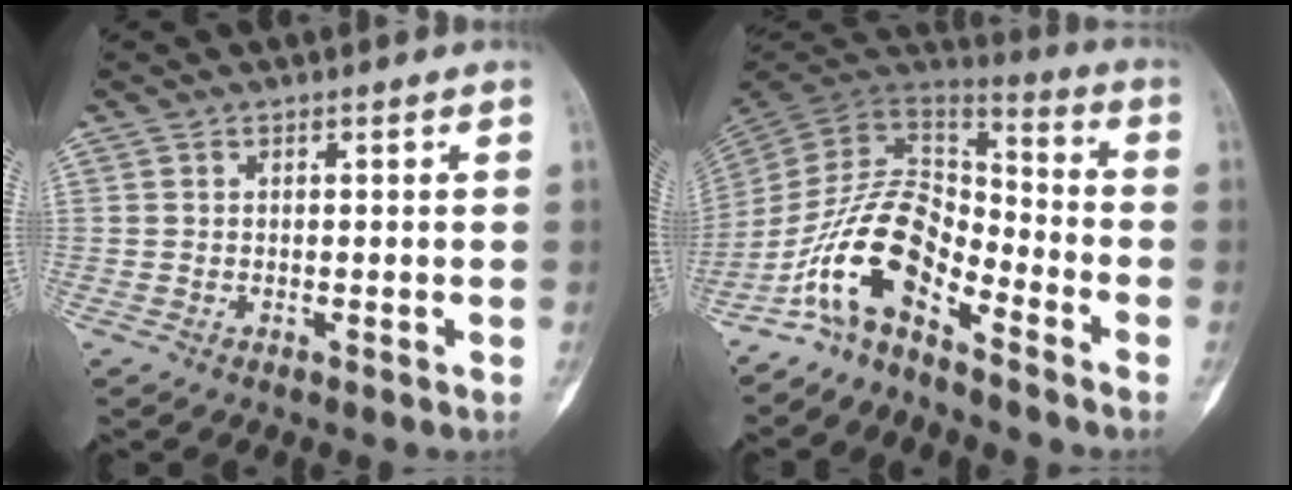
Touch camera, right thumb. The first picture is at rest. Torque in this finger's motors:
{"motor_torque": [0.78, 0.30, 1.51, -1.26, 0.49]}